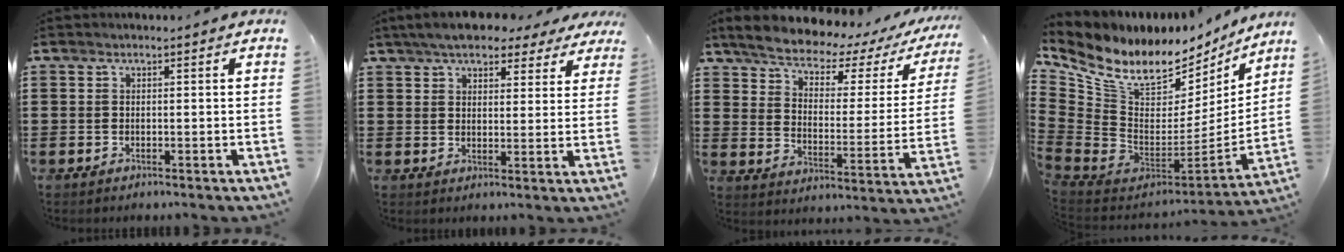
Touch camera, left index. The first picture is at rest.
{"total": 5.9, "force": [5.2, 1.8, 2.3], "torque": [-0.056, -0.006, 0.094]}
{"total": 5.6, "force": [4.8, 1.3, 2.4], "torque": [-0.076, -0.035, 0.078]}
{"total": 9.8, "force": [6.9, 5.2, 4.7], "torque": [-0.117, -0.061, 0.122]}